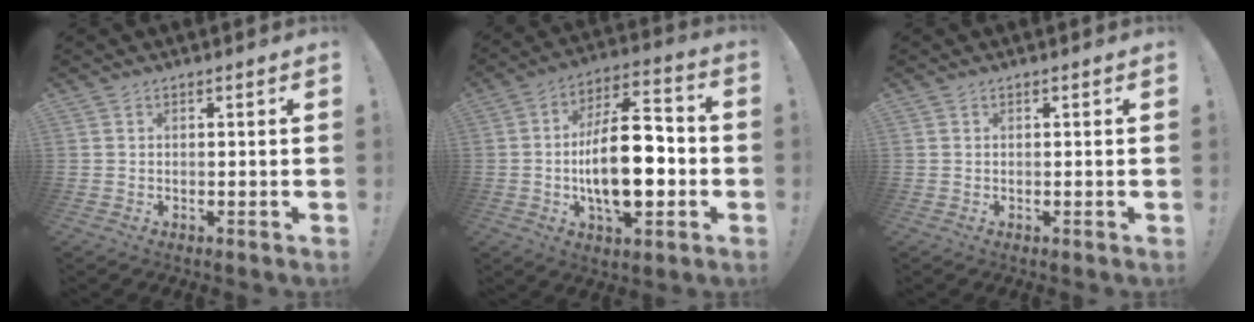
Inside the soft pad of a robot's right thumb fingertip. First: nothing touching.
{"total": 19.6, "force": [-2.9, 9.0, 17.2], "torque": [-0.296, 0.006, -0.049]}
{"total": 0.0}